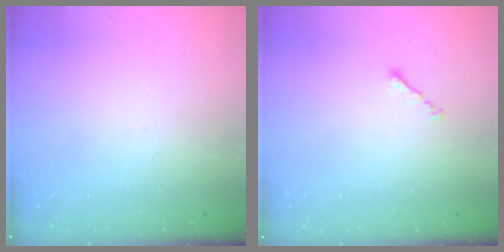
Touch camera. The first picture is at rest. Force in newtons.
{"total": 0.8, "press": 0.6, "slide": 0.4}